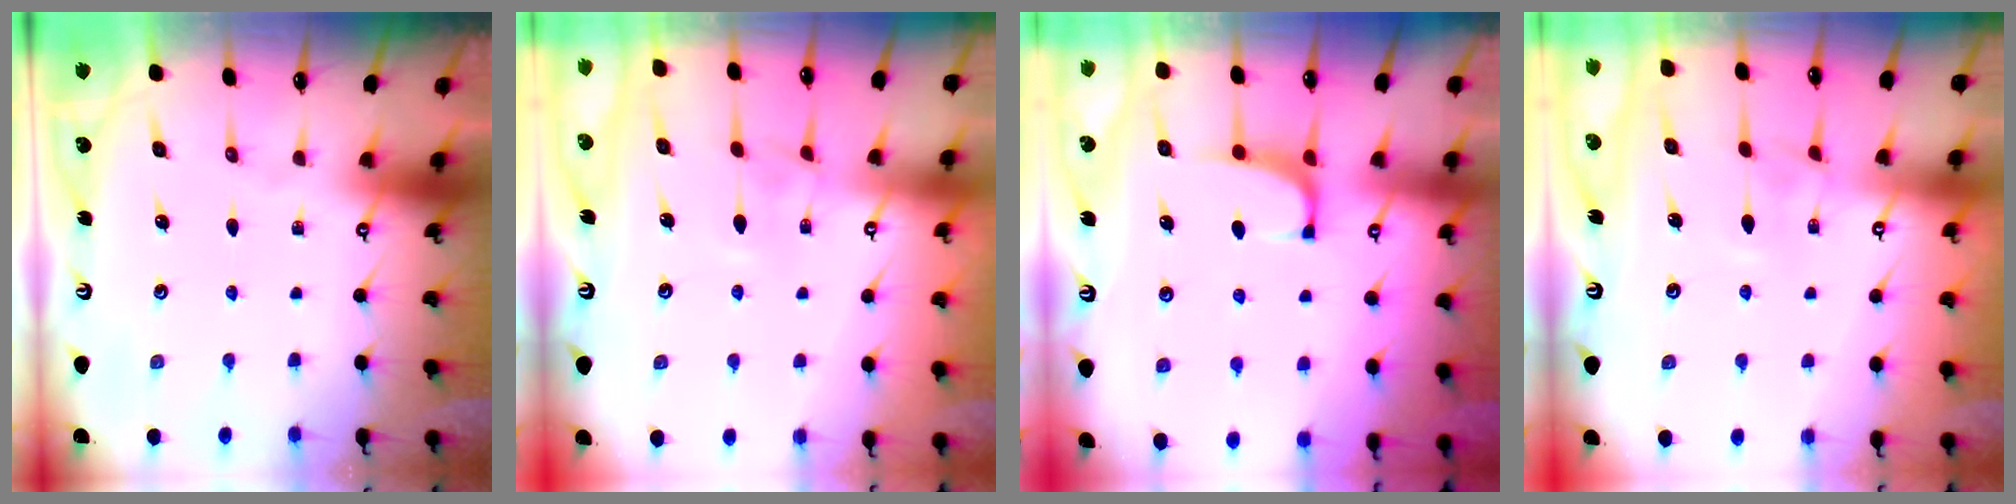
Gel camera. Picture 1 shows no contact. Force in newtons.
{"total": 2.7, "press": 2.7, "slide": 0.4}
{"total": 1.4, "press": 1.3, "slide": 0.7}
{"total": 2.7, "press": 2.7, "slide": 0.4}